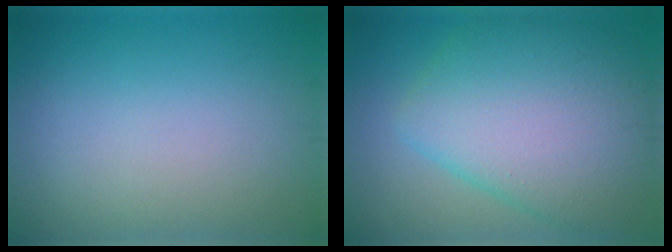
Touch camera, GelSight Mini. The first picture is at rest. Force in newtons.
{"total": 10.0, "press": 10.0, "slide": 0.4}